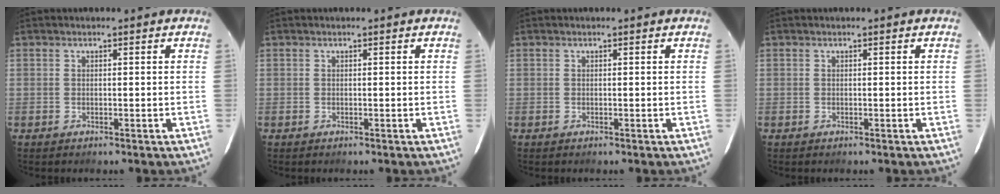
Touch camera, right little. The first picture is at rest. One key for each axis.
{"total": 0.0}
{"total": 0.0}
{"total": 0.0}